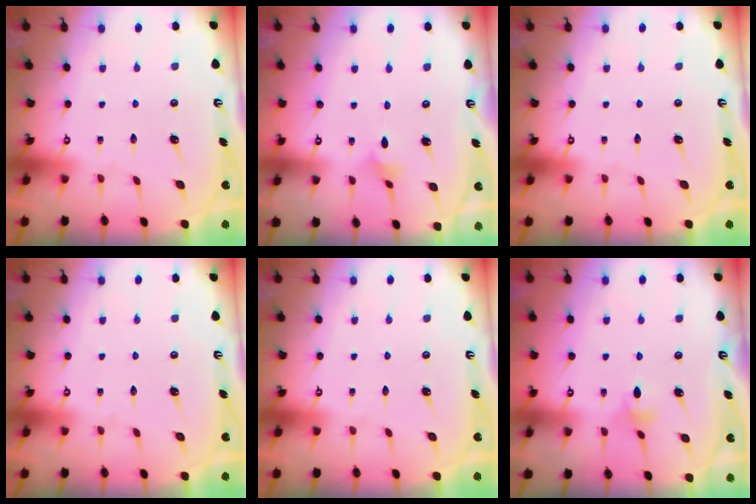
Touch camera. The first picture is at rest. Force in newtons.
{"total": 3.1, "press": 3.0, "slide": 0.7}
{"total": 0.0}
{"total": 0.0}
{"total": 0.0}
{"total": 4.6, "press": 4.4, "slide": 1.0}